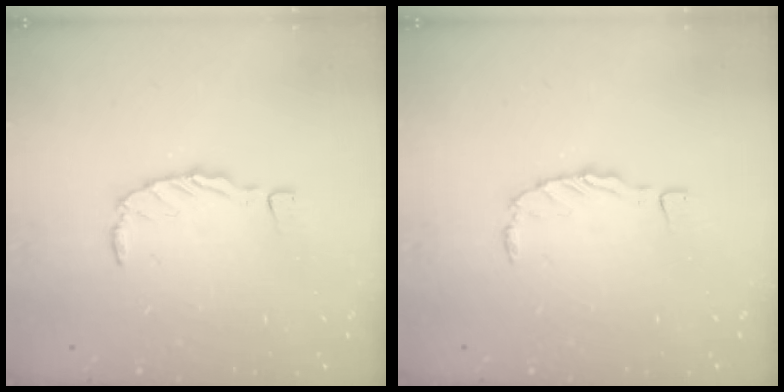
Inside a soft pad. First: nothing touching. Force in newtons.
{"total": 0.0}